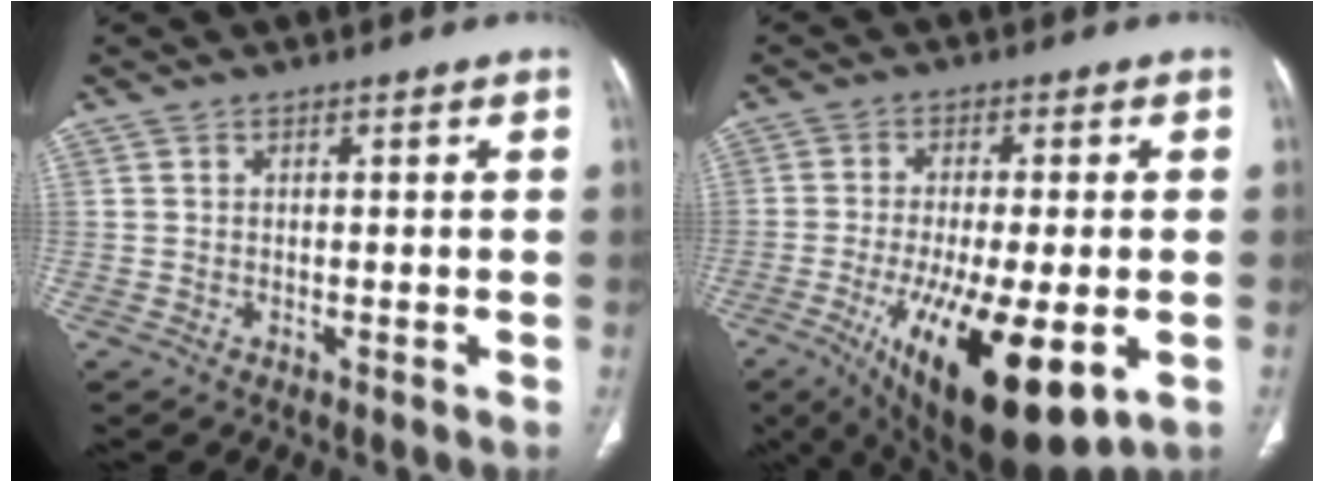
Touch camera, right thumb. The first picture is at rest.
{"total": 20.2, "force": [-7.0, 6.6, 17.7], "torque": [-0.289, -0.025, -0.095]}